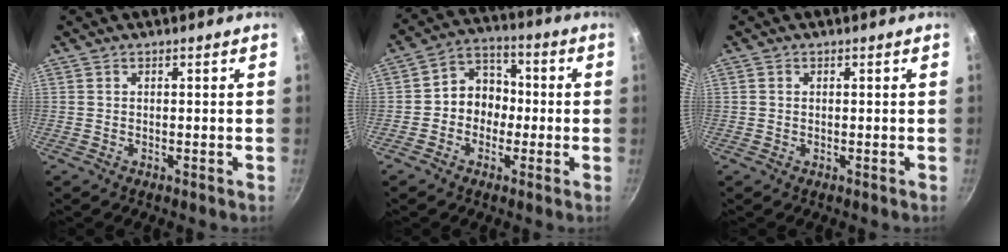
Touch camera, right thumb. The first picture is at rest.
{"total": 8.5, "force": [-1.0, 7.3, 4.2], "torque": [-0.016, 0.031, -0.033]}
{"total": 0.6, "force": [0.1, 0.5, 0.2], "torque": [-0.003, 0.003, 0.000]}